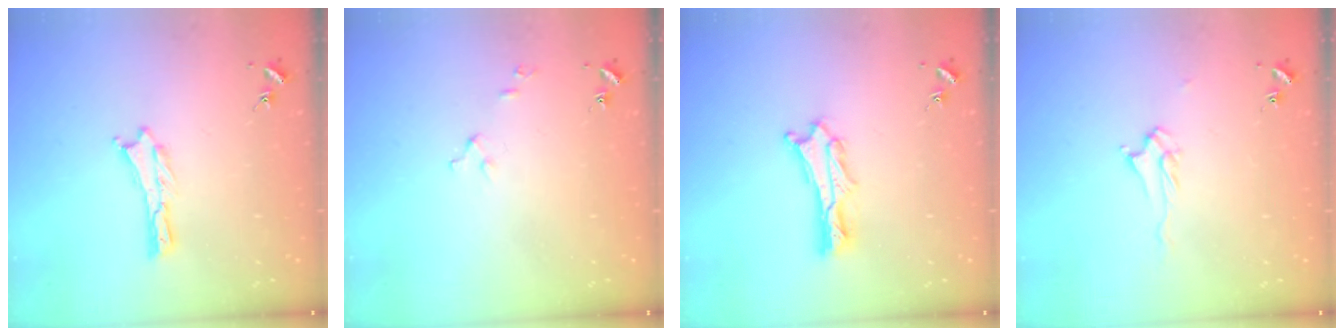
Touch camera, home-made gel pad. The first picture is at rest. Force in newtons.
{"total": 2.6, "press": 2.6, "slide": 0.3}
{"total": 2.0, "press": 2.0, "slide": 0.2}
{"total": 2.5, "press": 2.4, "slide": 0.4}